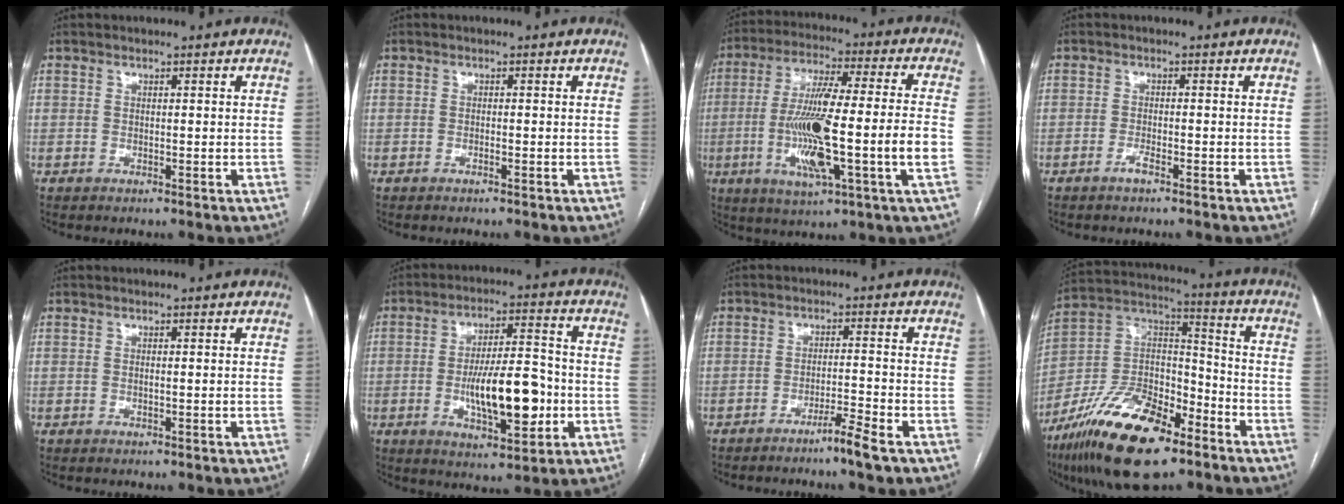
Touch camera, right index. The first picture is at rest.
{"total": 0.6, "force": [-0.4, 0.0, 0.4], "torque": [-0.010, 0.001, -0.008]}
{"total": 18.2, "force": [-3.7, 0.6, 17.8], "torque": [-0.330, -0.002, -0.066]}
{"total": 1.7, "force": [-1.2, 0.0, 1.2], "torque": [-0.025, -0.001, -0.024]}
{"total": 0.6, "force": [-0.2, -0.1, 0.6], "torque": [-0.012, 0.000, -0.001]}
{"total": 13.6, "force": [-2.9, 4.0, 12.6], "torque": [-0.212, 0.009, -0.042]}
{"total": 4.5, "force": [-3.3, -0.6, 3.0], "torque": [-0.048, -0.007, -0.060]}
{"total": 21.9, "force": [-14.1, 7.9, 14.8], "torque": [-0.293, 0.006, -0.252]}